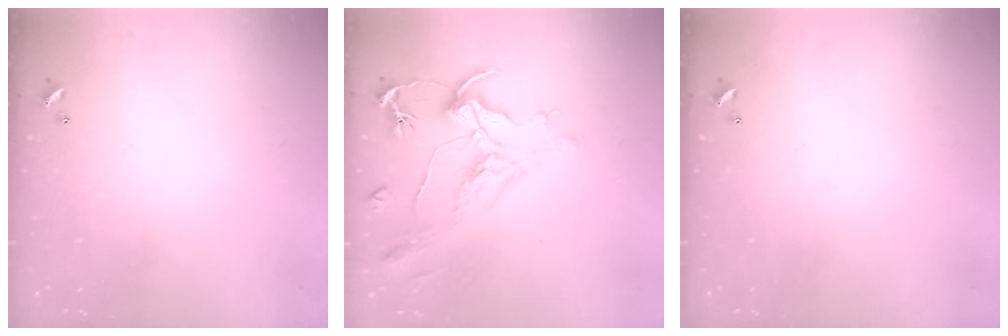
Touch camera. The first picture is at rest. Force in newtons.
{"total": 2.2, "press": 1.7, "slide": 1.4}
{"total": 0.0}